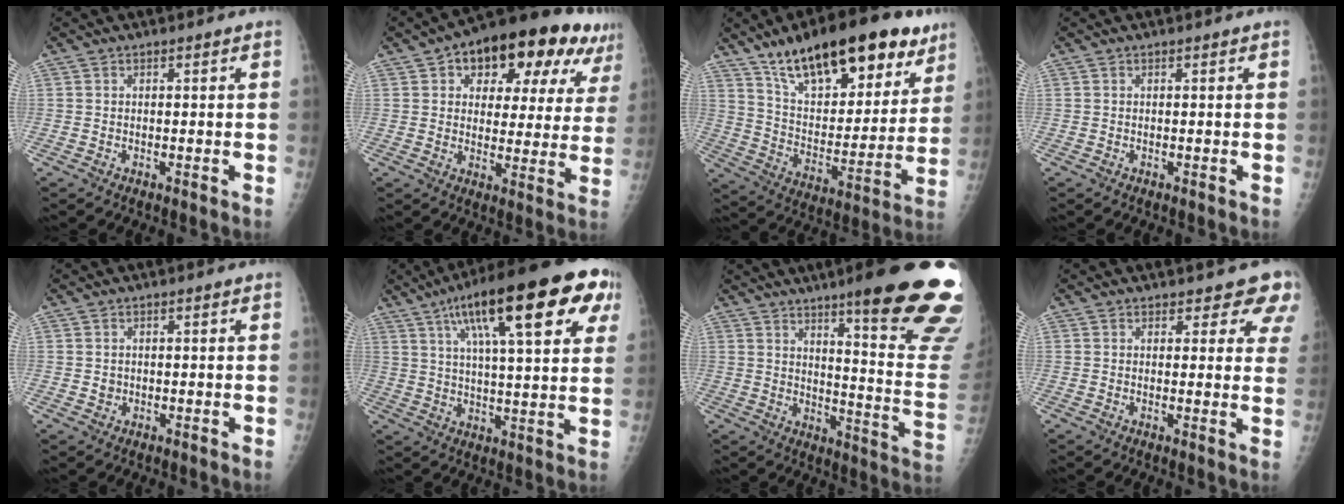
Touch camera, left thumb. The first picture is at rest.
{"total": 21.2, "force": [10.6, 11.0, 14.7], "torque": [-0.160, 0.008, 0.145]}
{"total": 26.7, "force": [17.1, 11.1, 17.3], "torque": [-0.226, -0.049, 0.272]}
{"total": 0.0}
{"total": 1.2, "force": [0.0, 1.1, 0.4], "torque": [-0.003, 0.002, 0.003]}
{"total": 24.4, "force": [11.4, 6.5, 20.6], "torque": [-0.298, 0.008, 0.167]}
{"total": 25.0, "force": [16.7, 3.0, 18.3], "torque": [-0.192, -0.091, 0.220]}
{"total": 6.7, "force": [5.8, 3.1, 1.5], "torque": [0.031, -0.027, 0.044]}